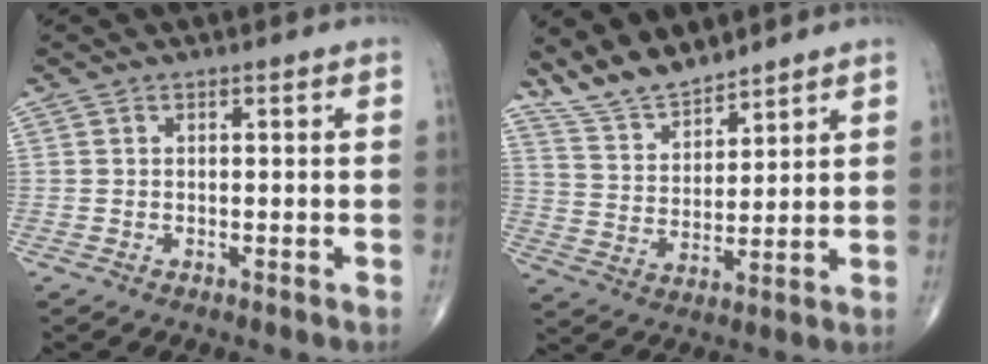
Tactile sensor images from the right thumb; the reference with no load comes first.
{"total": 9.0, "force": [8.2, 2.5, 2.6], "torque": [-0.037, -0.044, 0.165]}